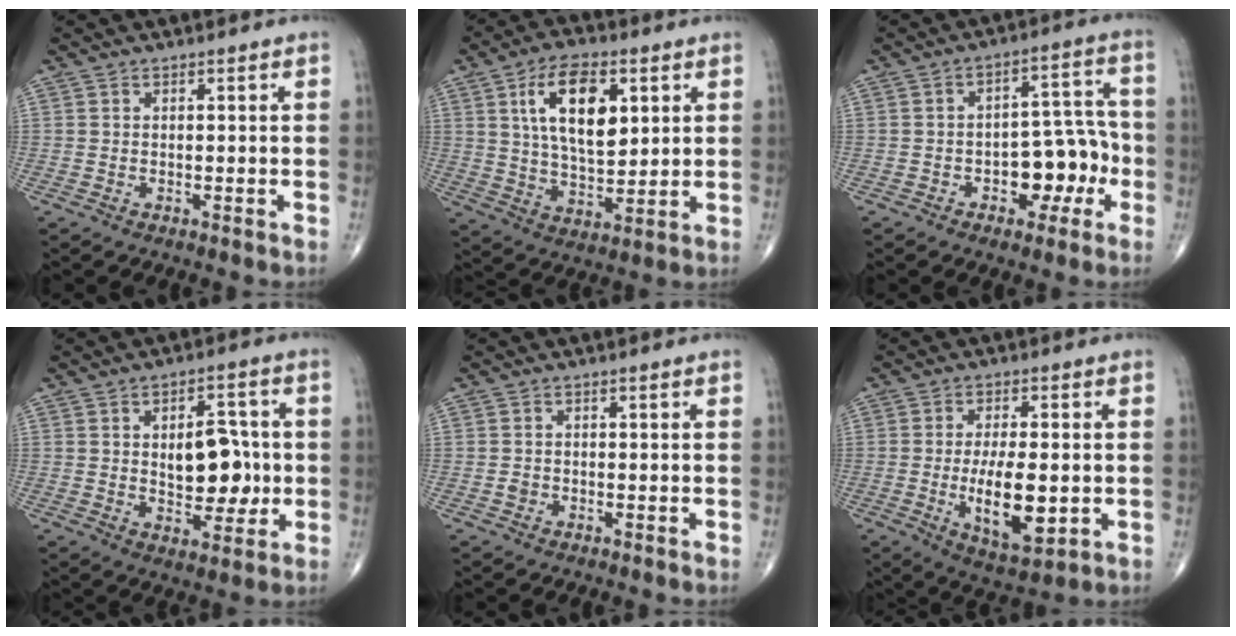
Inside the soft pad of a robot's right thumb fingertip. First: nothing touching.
{"total": 14.4, "force": [4.7, 7.3, 11.5], "torque": [-0.181, -0.017, 0.087]}
{"total": 10.3, "force": [-3.1, 6.1, 7.7], "torque": [-0.065, 0.048, -0.041]}
{"total": 10.7, "force": [0.3, 6.2, 8.7], "torque": [-0.088, 0.003, 0.012]}
{"total": 1.0, "force": [-0.3, 0.9, 0.4], "torque": [-0.002, 0.003, -0.004]}
{"total": 11.8, "force": [-1.7, 4.9, 10.6], "torque": [-0.167, -0.015, -0.019]}